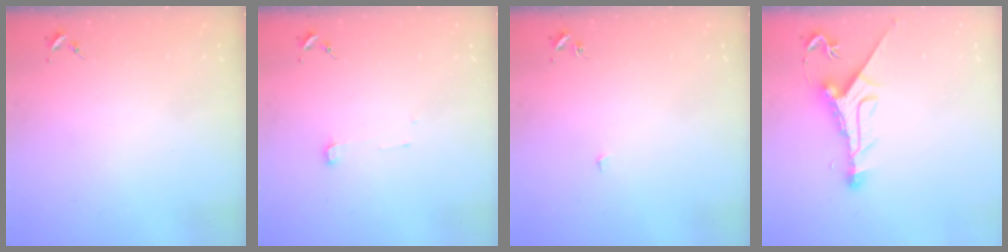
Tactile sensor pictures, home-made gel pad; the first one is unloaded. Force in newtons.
{"total": 3.6, "press": 3.6, "slide": 0.4}
{"total": 2.1, "press": 2.1, "slide": 0.1}
{"total": 10.6, "press": 10.6, "slide": 0.9}